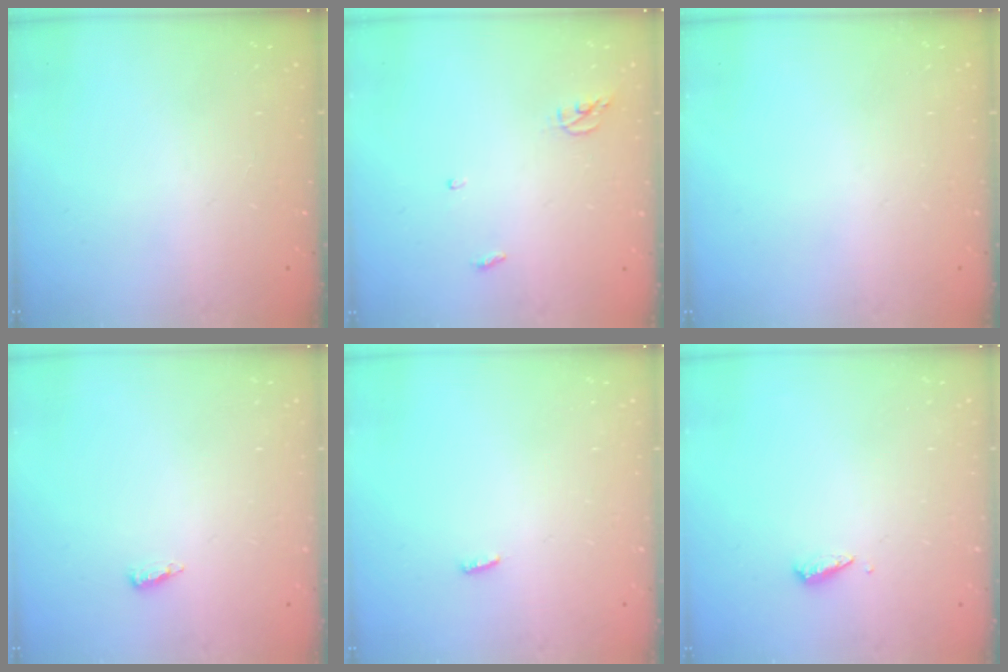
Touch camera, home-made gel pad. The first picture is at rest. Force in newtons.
{"total": 3.8, "press": 3.8, "slide": 0.3}
{"total": 0.0}
{"total": 4.3, "press": 4.2, "slide": 0.9}
{"total": 3.0, "press": 2.9, "slide": 0.8}
{"total": 3.1, "press": 3.1, "slide": 0.3}